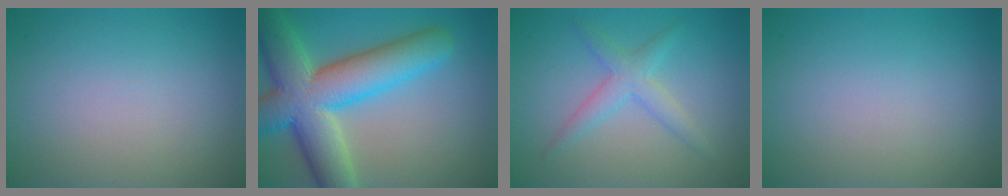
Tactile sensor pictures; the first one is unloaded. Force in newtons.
{"total": 11.4, "press": 11.4, "slide": 0.7}
{"total": 2.6, "press": 2.6, "slide": 0.0}
{"total": 0.0}